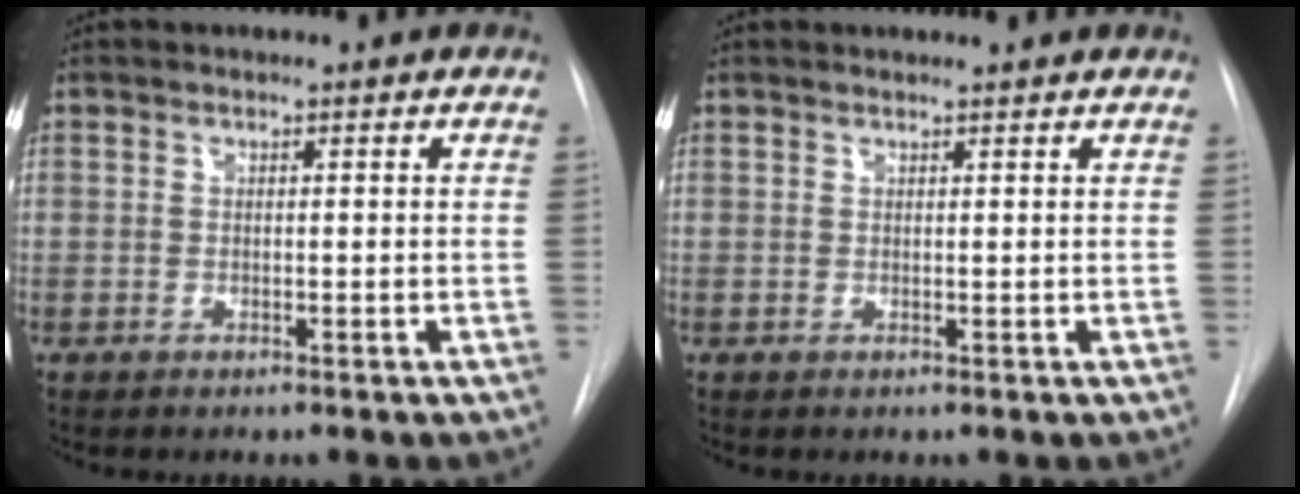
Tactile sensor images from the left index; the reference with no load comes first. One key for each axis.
{"total": 1.5, "fx": 1.5, "fy": 0.0, "fz": 0.4, "tx": -0.009, "ty": 0.010, "tz": 0.014}